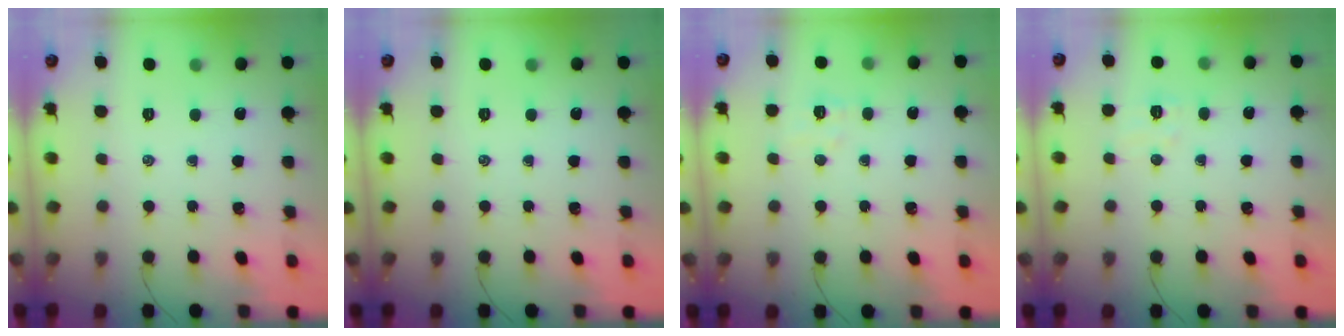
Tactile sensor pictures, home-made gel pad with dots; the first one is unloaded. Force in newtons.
{"total": 0.0}
{"total": 4.2, "press": 4.0, "slide": 1.2}
{"total": 4.5, "press": 4.4, "slide": 1.1}